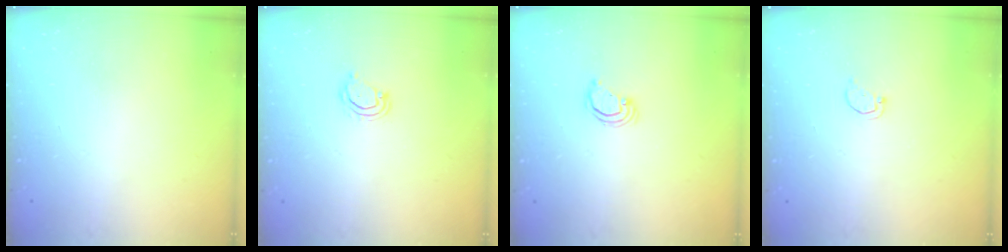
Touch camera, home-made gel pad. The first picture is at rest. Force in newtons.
{"total": 4.7, "press": 4.6, "slide": 0.4}
{"total": 2.3, "press": 2.3, "slide": 0.3}
{"total": 1.7, "press": 1.7, "slide": 0.2}